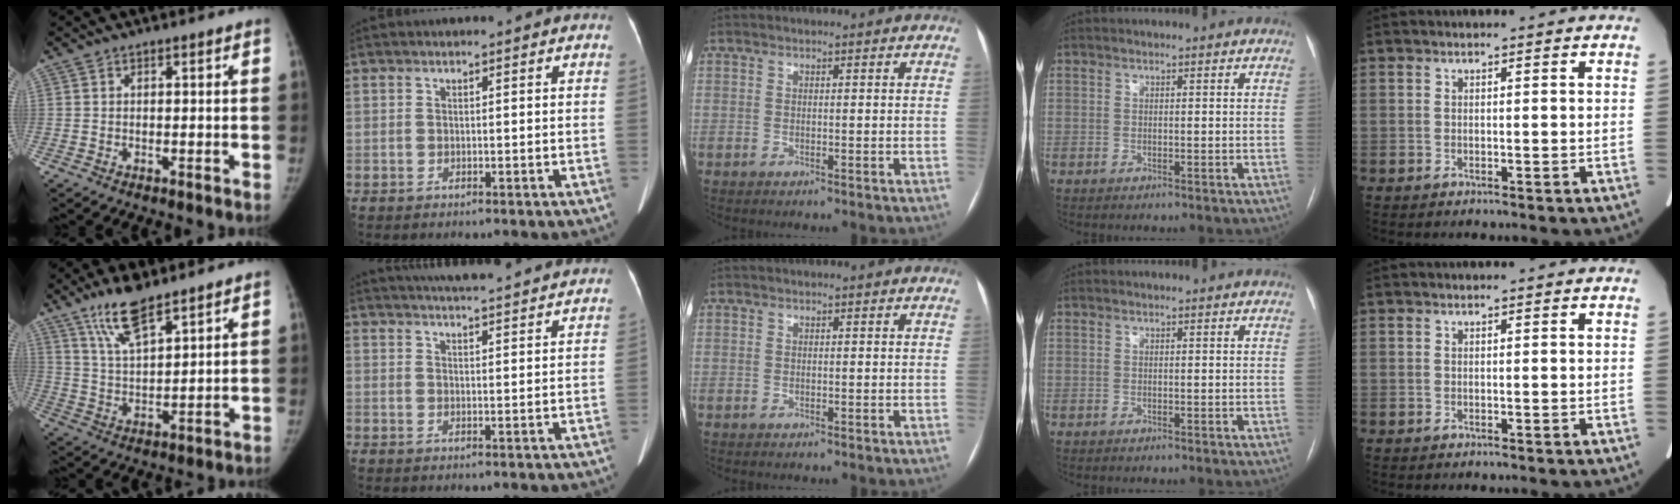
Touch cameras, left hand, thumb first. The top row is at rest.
{"thumb": {"total": 9.9, "force": [7.1, 2.9, 6.2], "torque": [-0.108, -0.039, 0.141]}, "index": {"total": 15.1, "force": [13.9, 1.1, 5.7], "torque": [-0.089, 0.023, 0.180]}}